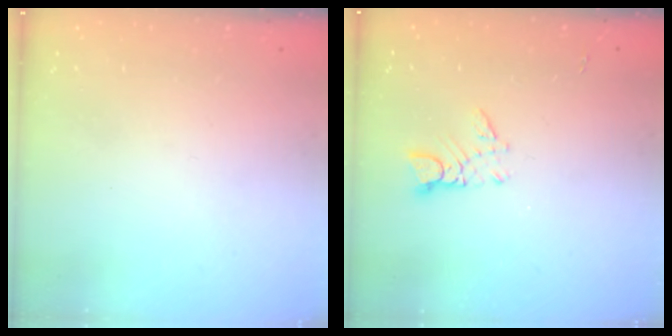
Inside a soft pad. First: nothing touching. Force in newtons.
{"total": 3.1, "press": 3.1, "slide": 0.2}